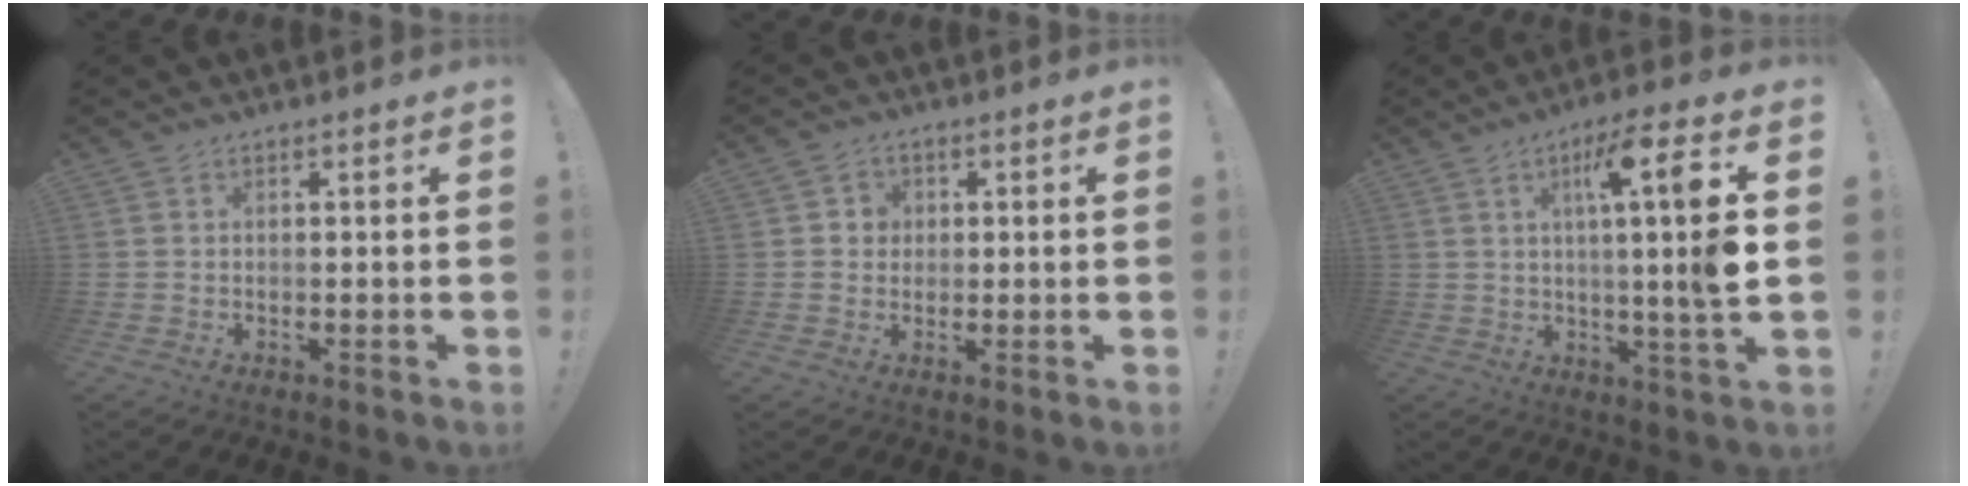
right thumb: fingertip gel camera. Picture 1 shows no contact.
{"total": 3.6, "force": [0.3, 3.5, 0.8], "torque": [-0.015, 0.003, 0.006]}
{"total": 14.3, "force": [1.9, -0.1, 14.1], "torque": [-0.219, -0.003, 0.006]}